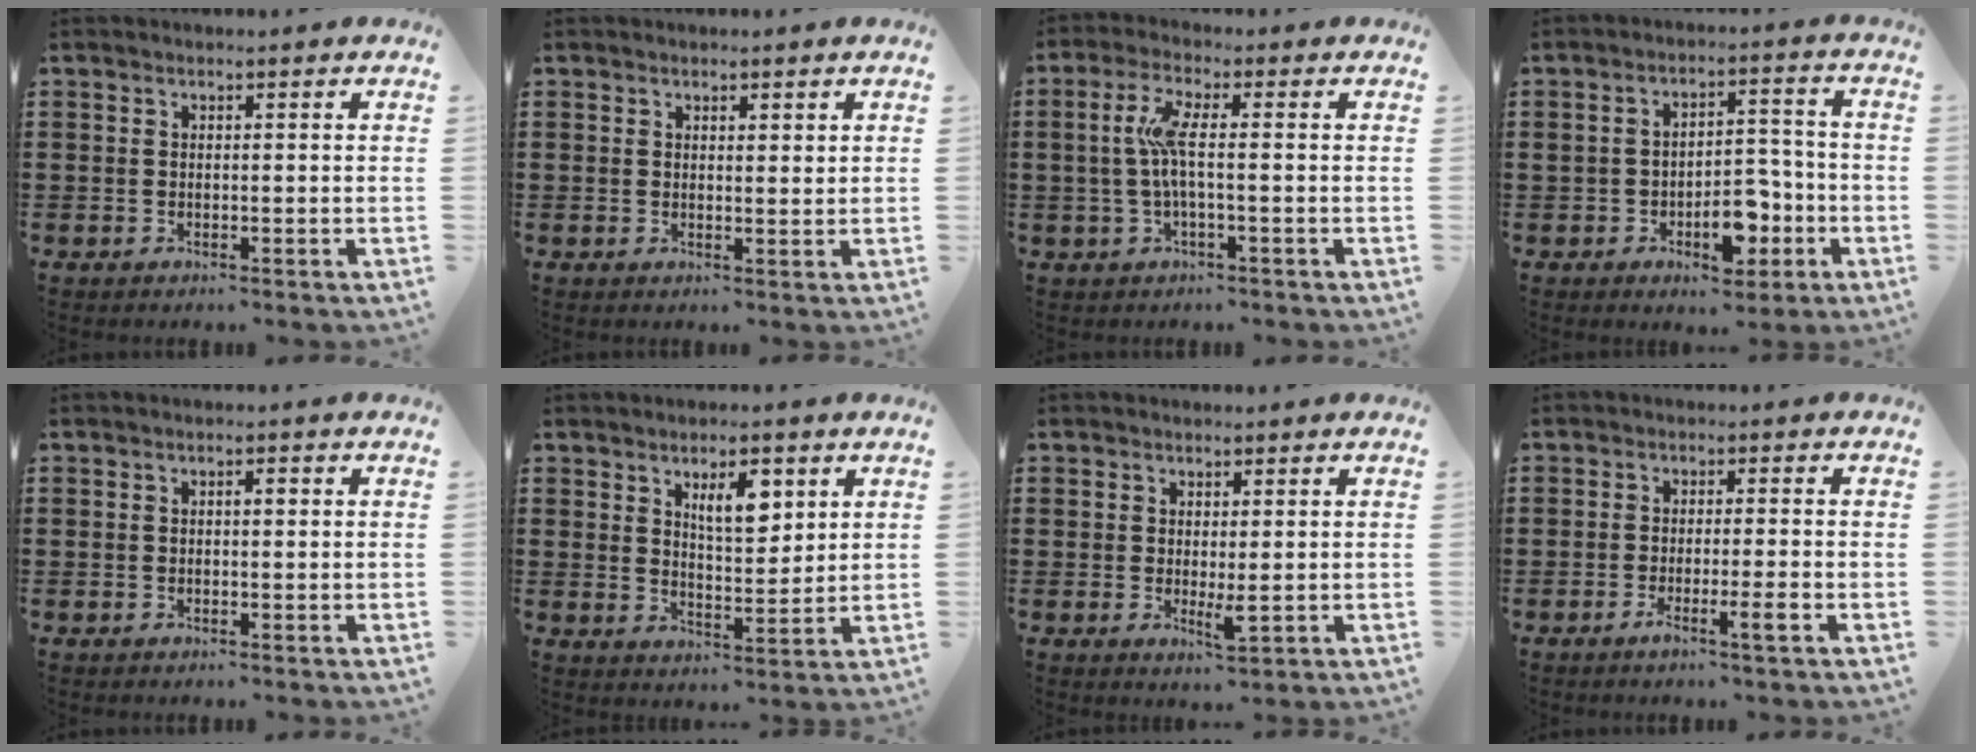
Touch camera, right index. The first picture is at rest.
{"total": 1.2, "force": [1.0, 0.5, 0.4], "torque": [0.000, 0.001, 0.017]}
{"total": 5.5, "force": [-0.3, 0.8, 5.4], "torque": [-0.122, -0.007, -0.016]}
{"total": 7.7, "force": [-3.0, 4.3, 5.6], "torque": [-0.080, 0.014, -0.050]}
{"total": 1.0, "force": [0.1, 0.4, 1.0], "torque": [-0.019, 0.002, 0.001]}
{"total": 6.3, "force": [3.1, 2.7, 4.8], "torque": [-0.079, -0.002, 0.048]}
{"total": 2.7, "force": [0.3, 1.1, 2.4], "torque": [-0.043, -0.001, 0.007]}
{"total": 3.7, "force": [-1.9, -0.2, 3.2], "torque": [-0.059, -0.016, -0.034]}